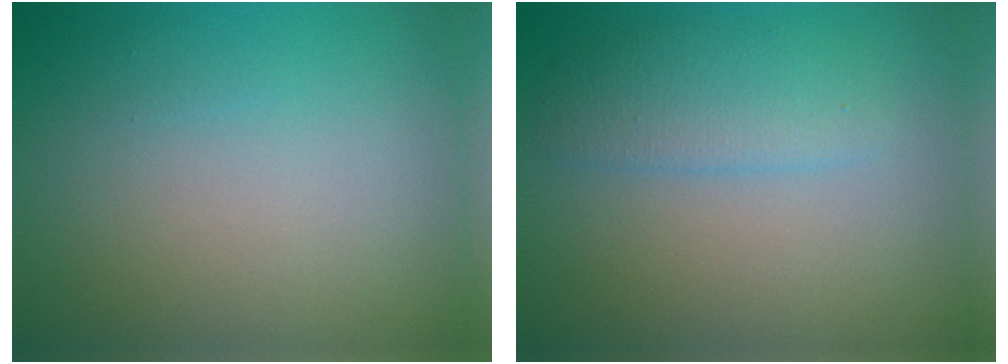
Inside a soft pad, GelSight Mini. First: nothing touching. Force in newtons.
{"total": 2.6, "press": 2.6, "slide": 0.1}